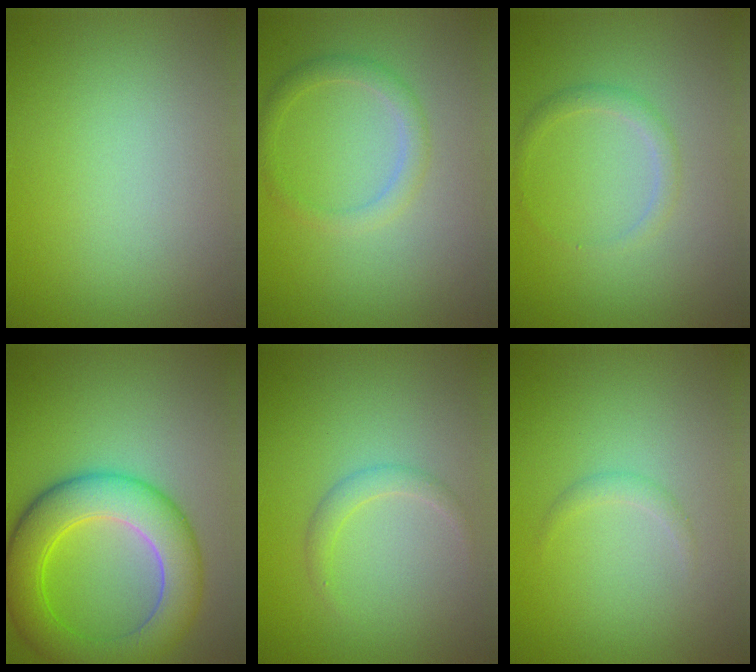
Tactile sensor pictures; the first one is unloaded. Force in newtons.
{"total": 1.9, "press": 1.9, "slide": 0.1}
{"total": 1.3, "press": 1.3, "slide": 0.1}
{"total": 7.9, "press": 7.9, "slide": 0.1}
{"total": 1.3, "press": 1.2, "slide": 0.2}
{"total": 0.8, "press": 0.8, "slide": 0.0}